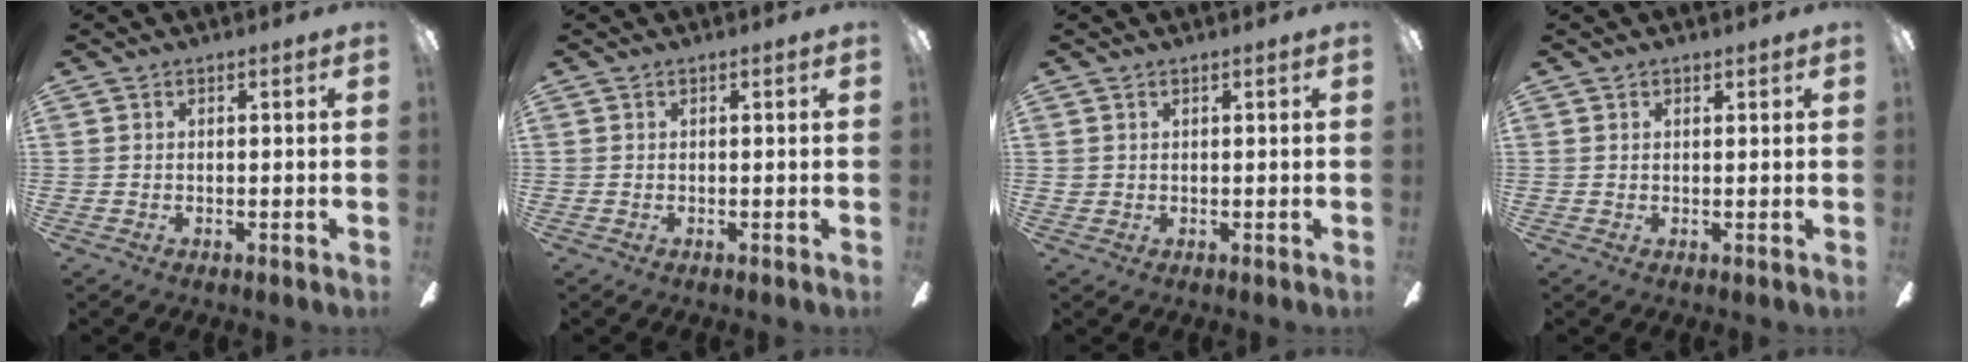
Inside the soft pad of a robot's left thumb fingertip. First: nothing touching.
{"total": 0.0}
{"total": 0.9, "force": [0.5, 0.7, 0.1], "torque": [-0.003, 0.003, 0.009]}
{"total": 0.9, "force": [0.7, 0.5, 0.2], "torque": [-0.005, 0.002, 0.014]}